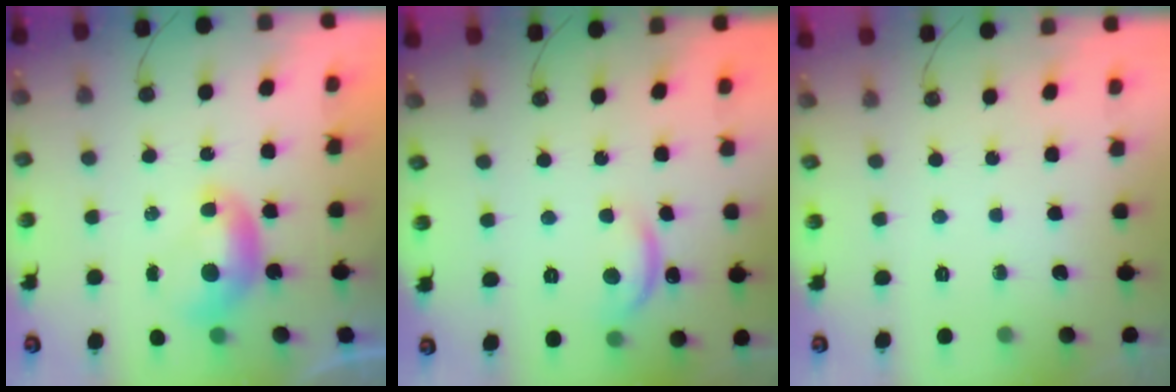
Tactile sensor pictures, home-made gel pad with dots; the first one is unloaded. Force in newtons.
{"total": 3.3, "press": 3.2, "slide": 0.8}
{"total": 0.0}